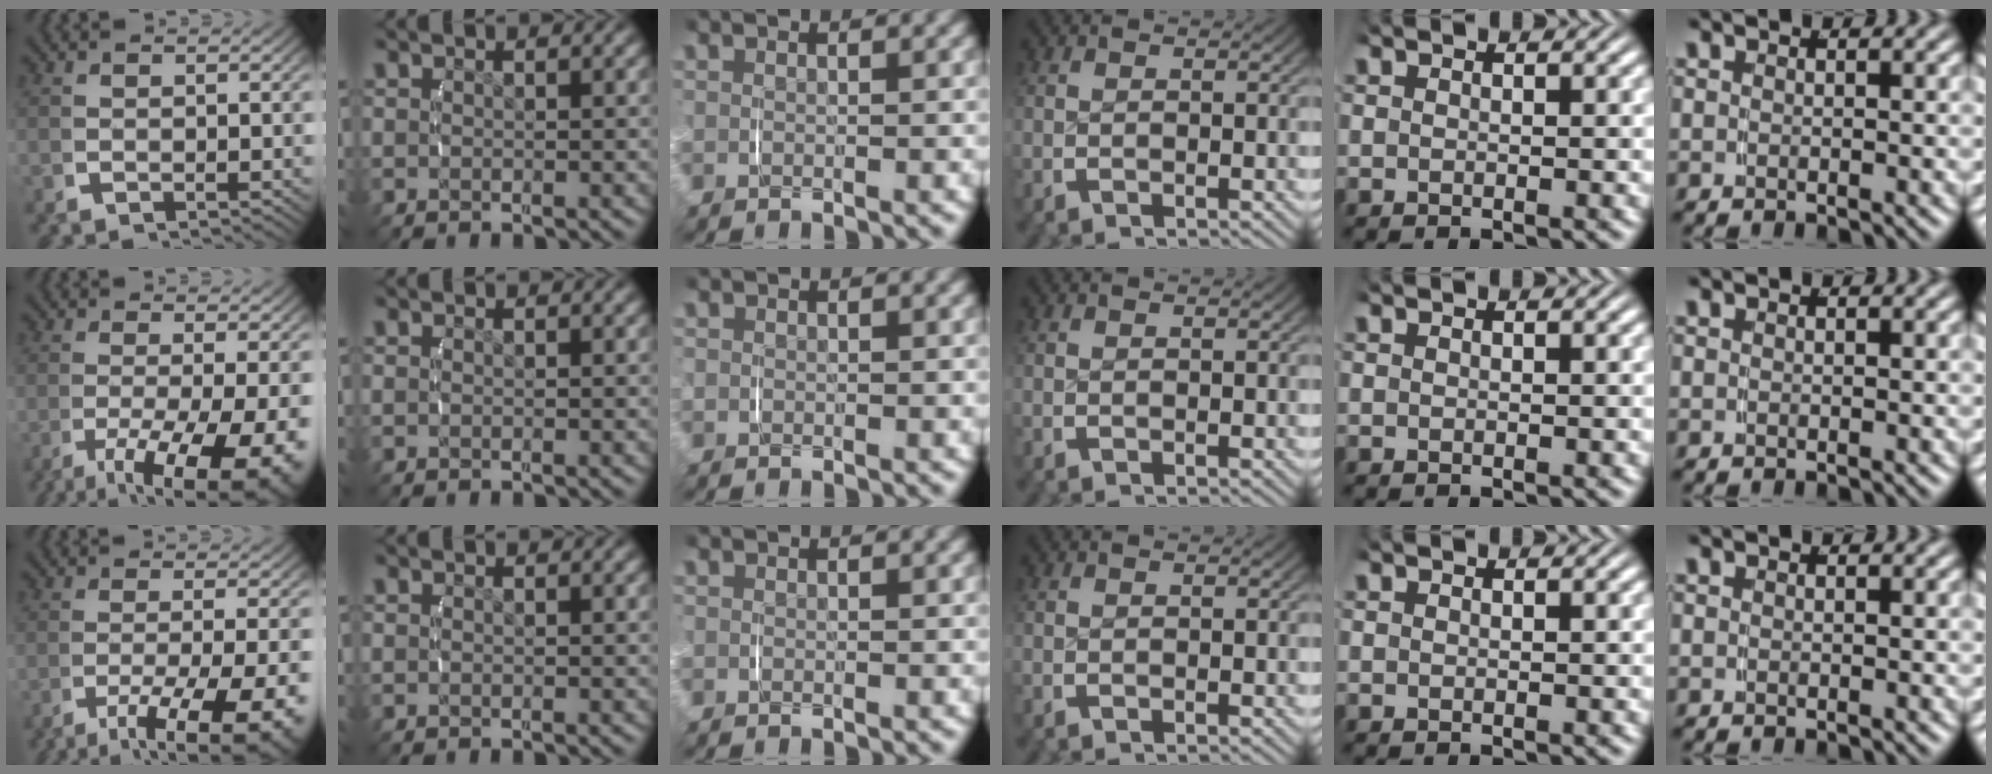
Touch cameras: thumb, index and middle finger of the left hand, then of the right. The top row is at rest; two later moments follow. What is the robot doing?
{"motion": "lift_and_place", "object": "glasses case"}